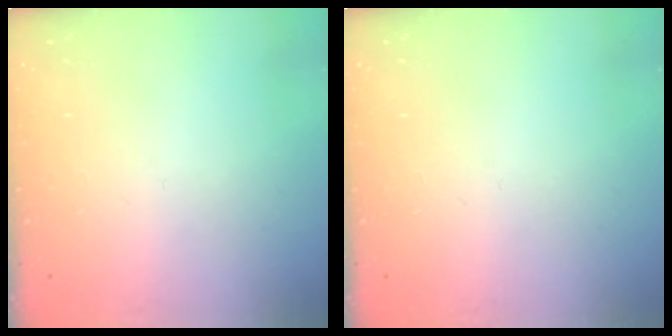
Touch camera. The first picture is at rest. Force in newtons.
{"total": 0.0}